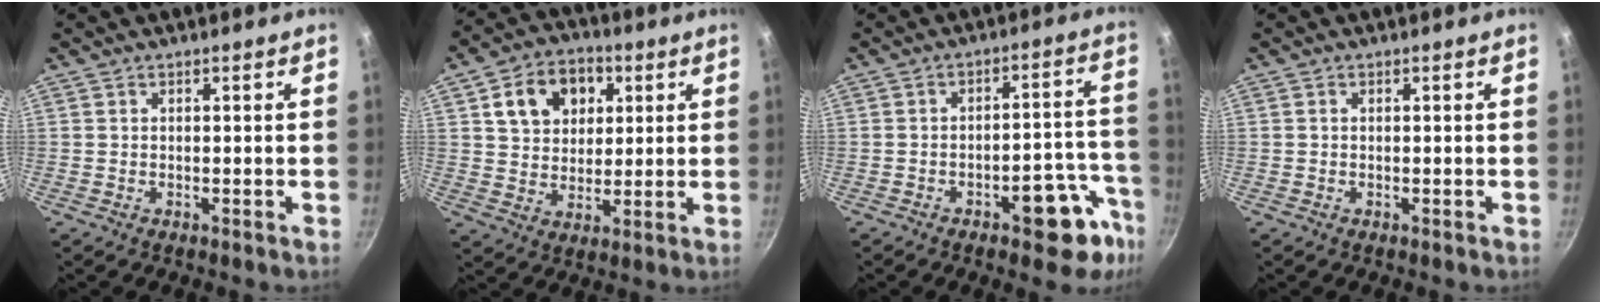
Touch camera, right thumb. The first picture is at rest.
{"total": 12.1, "force": [4.1, 9.4, 6.6], "torque": [-0.081, 0.005, 0.065]}
{"total": 12.2, "force": [-6.6, 5.2, 8.8], "torque": [-0.055, 0.059, -0.079]}
{"total": 0.0}